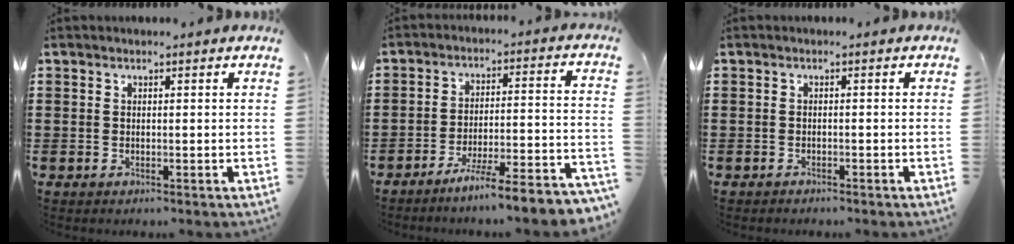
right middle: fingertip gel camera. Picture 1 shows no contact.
{"total": 6.5, "force": [-5.9, -1.1, 2.6], "torque": [-0.039, -0.019, -0.112]}
{"total": 0.9, "force": [-0.8, 0.1, 0.0], "torque": [-0.002, -0.001, -0.018]}